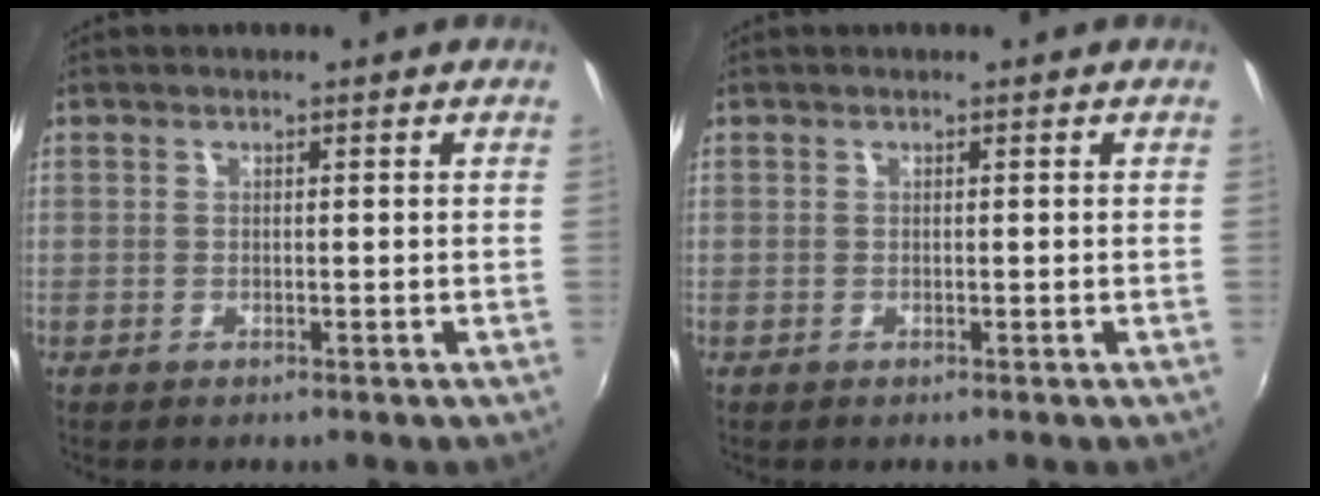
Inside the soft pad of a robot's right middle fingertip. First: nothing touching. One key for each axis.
{"total": 0.0}